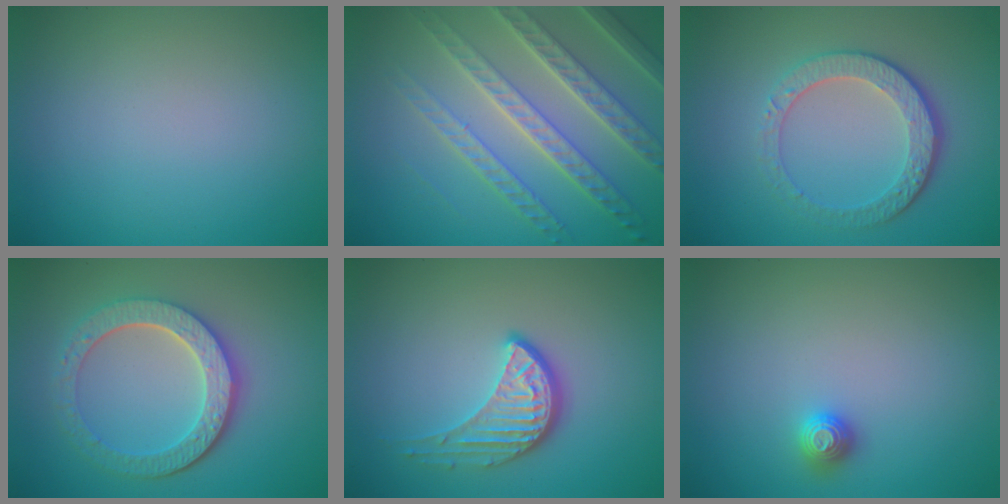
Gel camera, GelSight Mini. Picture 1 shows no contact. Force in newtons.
{"total": 6.8, "press": 5.3, "slide": 4.3}
{"total": 4.5, "press": 3.3, "slide": 3.1}
{"total": 5.4, "press": 4.4, "slide": 3.0}
{"total": 3.8, "press": 2.9, "slide": 2.4}
{"total": 1.2, "press": 1.1, "slide": 0.2}